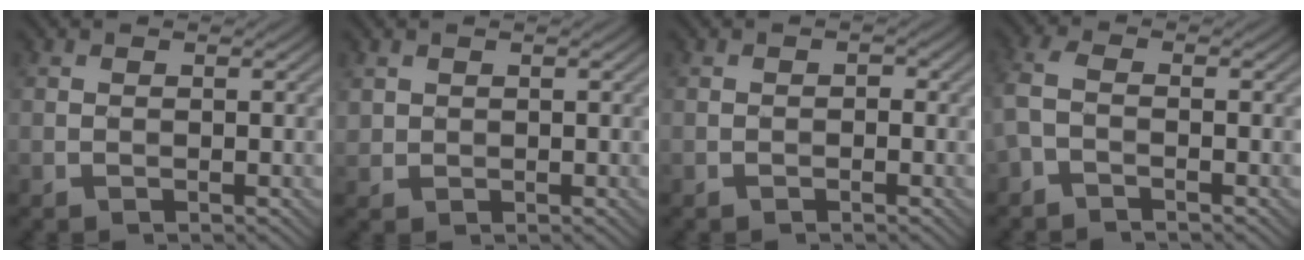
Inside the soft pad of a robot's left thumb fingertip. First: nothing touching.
{"total": 1.1, "force": [0.7, 0.9, 0.2], "torque": [-0.010, -0.002, 0.017]}
{"total": 0.6, "force": [-0.4, 0.4, 0.3], "torque": [-0.002, -0.001, -0.008]}
{"total": 3.2, "force": [-1.5, 1.2, 2.6], "torque": [-0.076, 0.002, -0.043]}